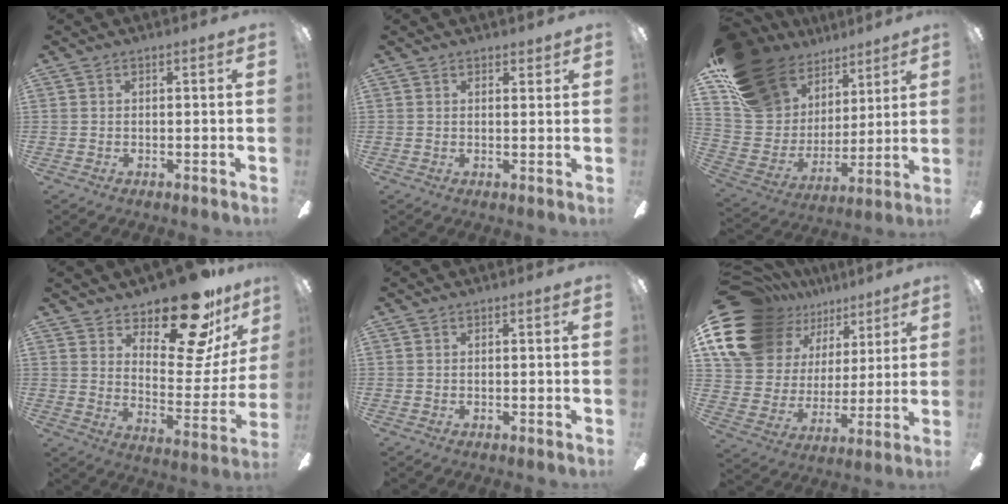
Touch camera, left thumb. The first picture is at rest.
{"total": 1.5, "force": [1.3, 0.8, 0.3], "torque": [0.003, -0.002, 0.022]}
{"total": 21.3, "force": [13.7, 13.6, 8.8], "torque": [-0.177, -0.068, 0.279]}
{"total": 19.6, "force": [15.3, 6.7, 10.3], "torque": [-0.141, -0.119, 0.255]}
{"total": 0.0}
{"total": 19.2, "force": [11.8, 13.0, 7.7], "torque": [-0.158, -0.068, 0.231]}